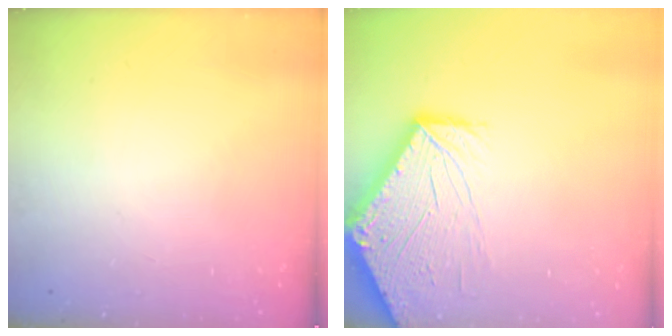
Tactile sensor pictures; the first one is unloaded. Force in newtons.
{"total": 11.1, "press": 11.0, "slide": 1.3}